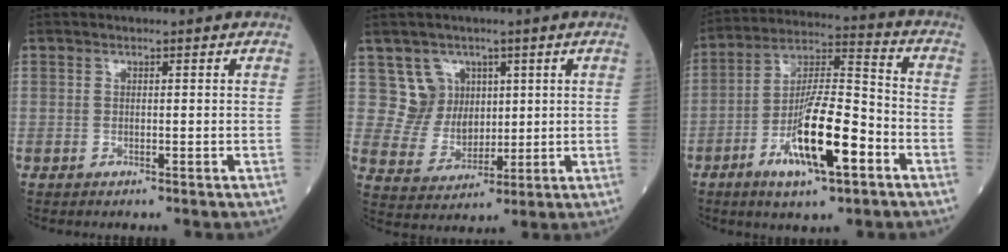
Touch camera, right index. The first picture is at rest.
{"total": 6.5, "force": [2.8, 5.8, 0.5], "torque": [-0.011, 0.015, 0.060]}
{"total": 14.5, "force": [-6.0, 2.7, 12.9], "torque": [-0.238, -0.004, -0.104]}